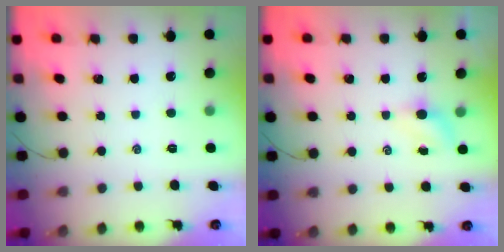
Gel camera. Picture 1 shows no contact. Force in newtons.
{"total": 3.5, "press": 3.3, "slide": 1.0}